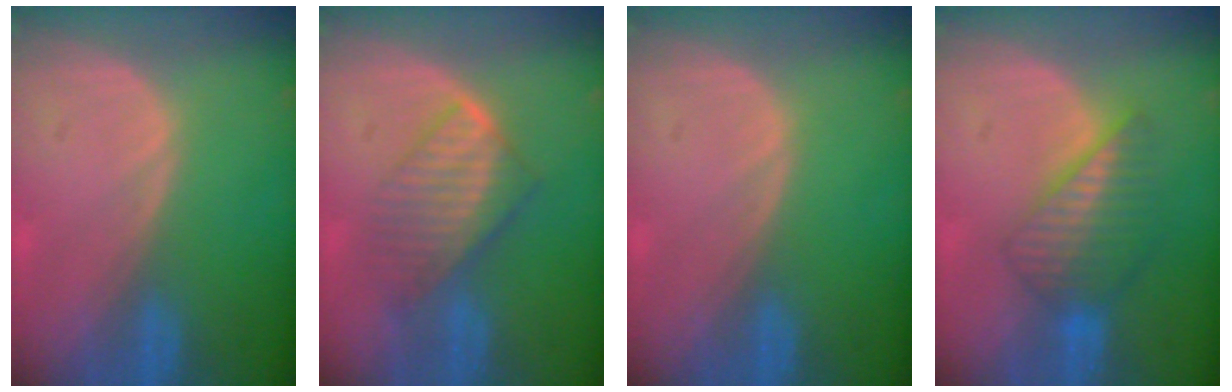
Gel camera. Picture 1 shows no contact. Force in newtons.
{"total": 6.7, "press": 6.3, "slide": 2.3}
{"total": 0.0}
{"total": 6.5, "press": 6.2, "slide": 2.1}